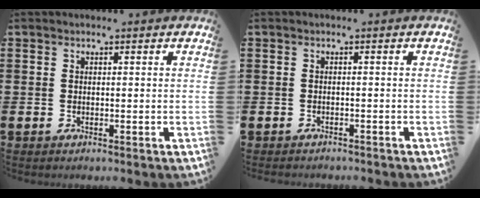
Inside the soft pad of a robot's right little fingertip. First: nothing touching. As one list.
[{"total": 0.6, "force": [-0.6, 0.1, 0.0], "torque": [-0.003, -0.001, -0.013]}]